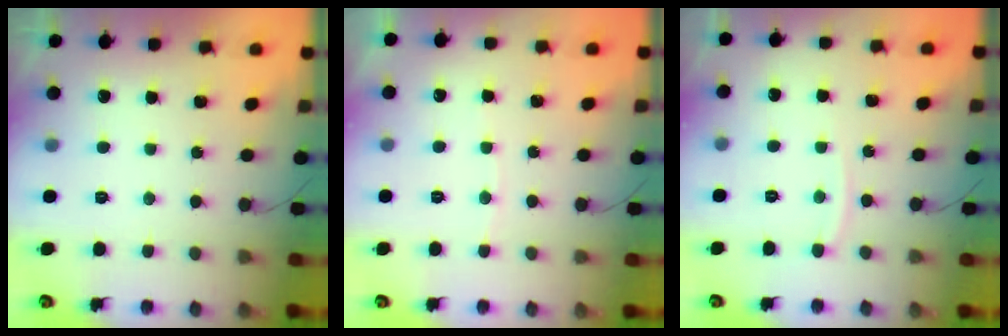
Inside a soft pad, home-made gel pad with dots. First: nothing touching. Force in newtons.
{"total": 2.6, "press": 2.6, "slide": 0.4}
{"total": 5.9, "press": 5.9, "slide": 0.7}